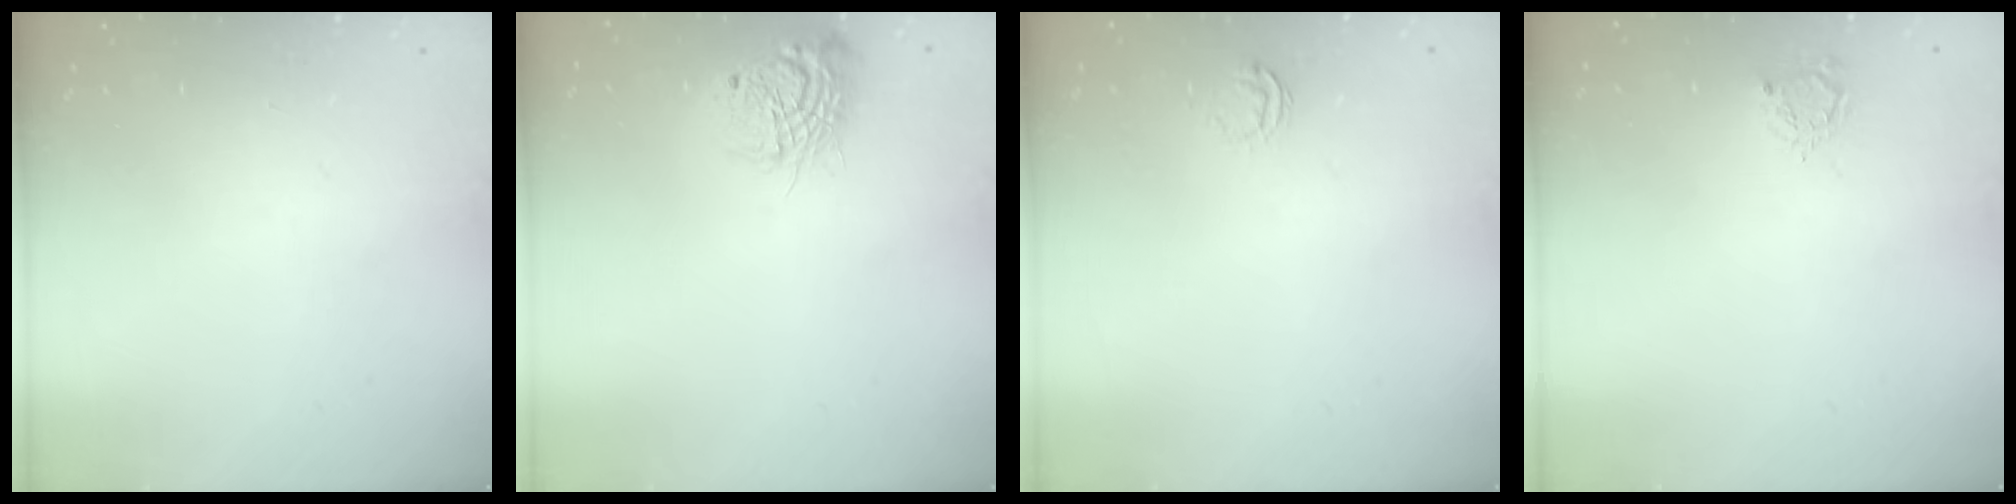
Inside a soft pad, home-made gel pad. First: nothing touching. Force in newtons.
{"total": 13.6, "press": 13.5, "slide": 0.9}
{"total": 3.1, "press": 3.1, "slide": 0.3}
{"total": 3.6, "press": 3.6, "slide": 0.5}